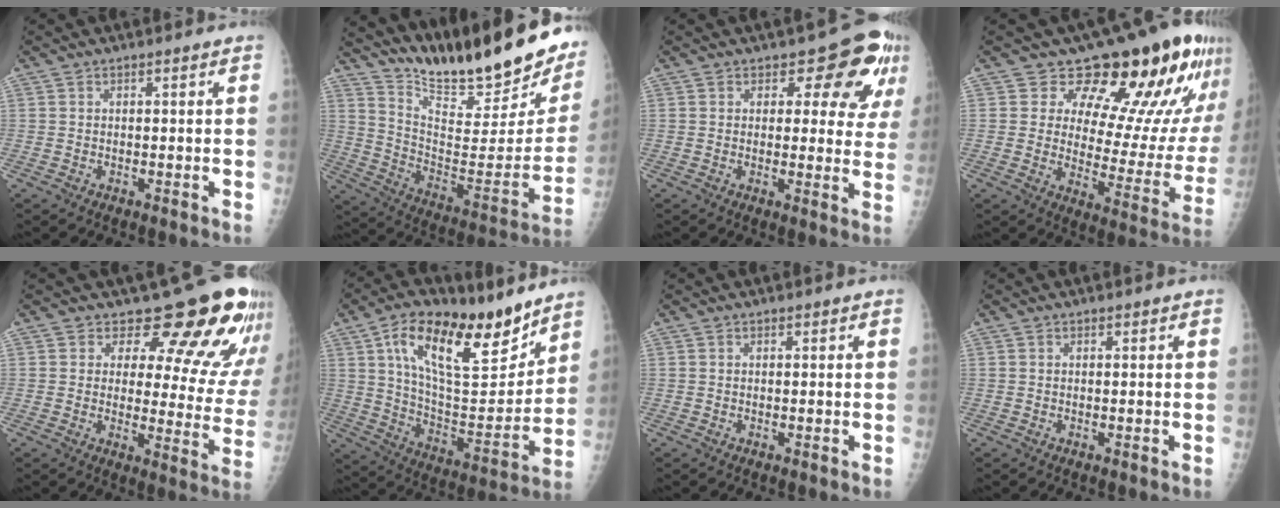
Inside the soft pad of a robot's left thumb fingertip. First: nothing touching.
{"total": 27.8, "force": [21.8, 6.4, 16.0], "torque": [-0.217, -0.120, 0.328]}
{"total": 9.4, "force": [5.2, 5.4, 5.6], "torque": [-0.024, -0.025, 0.050]}
{"total": 20.7, "force": [15.4, 8.4, 11.0], "torque": [-0.083, -0.096, 0.189]}
{"total": 17.5, "force": [13.2, 7.8, 8.5], "torque": [-0.046, -0.085, 0.143]}
{"total": 22.1, "force": [13.2, 9.2, 15.1], "torque": [-0.211, -0.061, 0.231]}
{"total": 0.0}
{"total": 0.0}